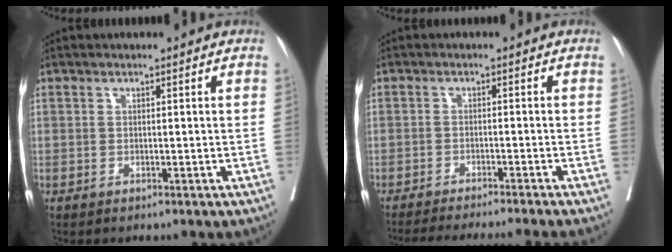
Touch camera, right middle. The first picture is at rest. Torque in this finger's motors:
{"motor_torque": [0.38, -0.47, 0.15, 0.04]}